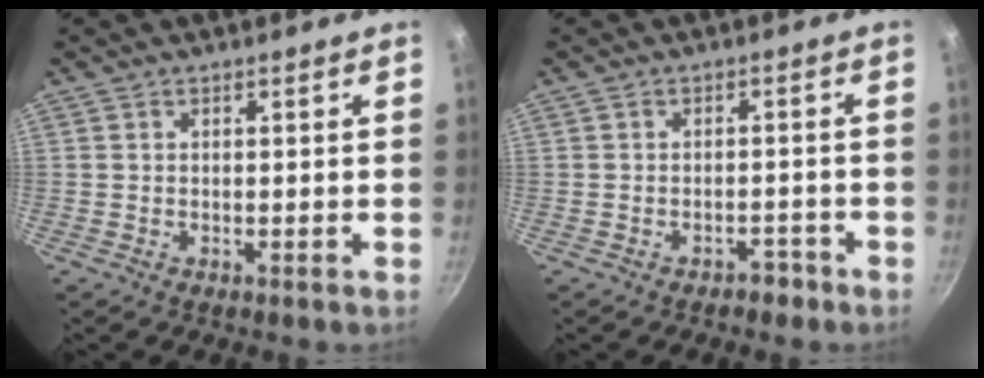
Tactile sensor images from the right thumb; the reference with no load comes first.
{"total": 2.3, "force": [-1.7, 1.3, 0.8], "torque": [0.008, 0.027, -0.012]}